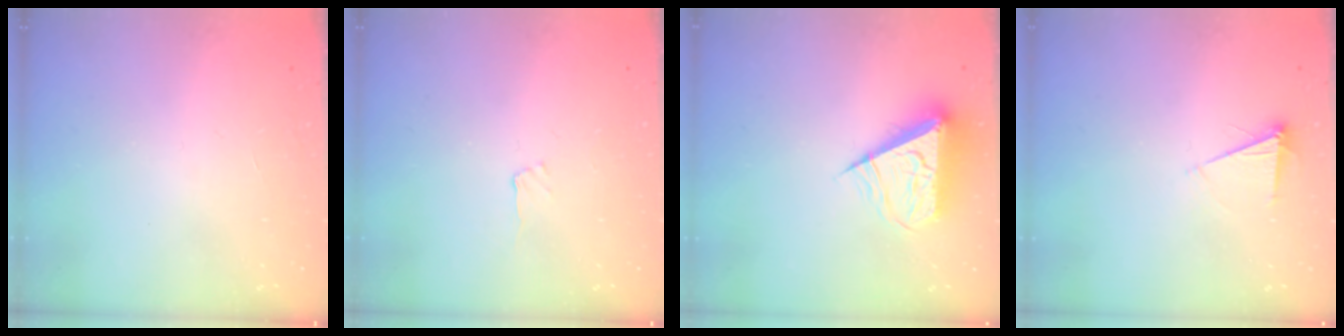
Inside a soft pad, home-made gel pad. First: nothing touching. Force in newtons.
{"total": 3.4, "press": 3.3, "slide": 0.4}
{"total": 8.8, "press": 8.7, "slide": 0.4}
{"total": 5.4, "press": 5.4, "slide": 0.7}